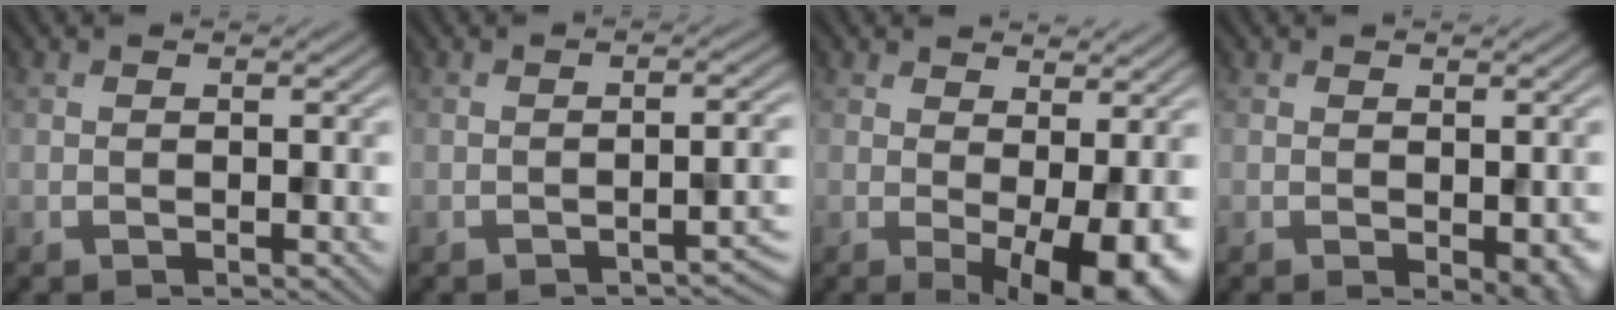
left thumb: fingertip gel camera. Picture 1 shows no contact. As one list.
[{"total": 3.0, "force": [-1.9, 0.6, 2.3], "torque": [-0.027, 0.006, -0.033]}, {"total": 7.7, "force": [-0.2, 3.5, 6.9], "torque": [-0.099, -0.013, 0.005]}, {"total": 4.0, "force": [-1.3, 2.0, 3.2], "torque": [-0.036, -0.017, -0.005]}]